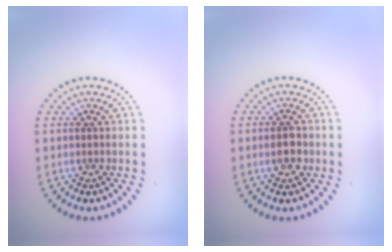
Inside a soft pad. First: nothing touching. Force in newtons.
{"total": 2.0, "press": 2.0, "slide": 0.1}